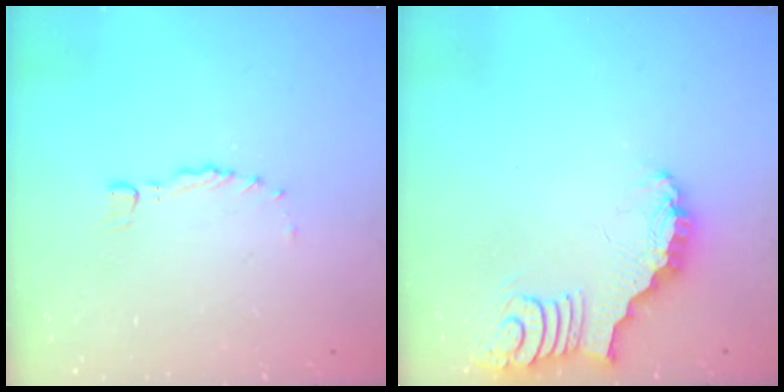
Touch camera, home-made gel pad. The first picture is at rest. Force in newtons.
{"total": 3.7, "press": 3.6, "slide": 0.6}